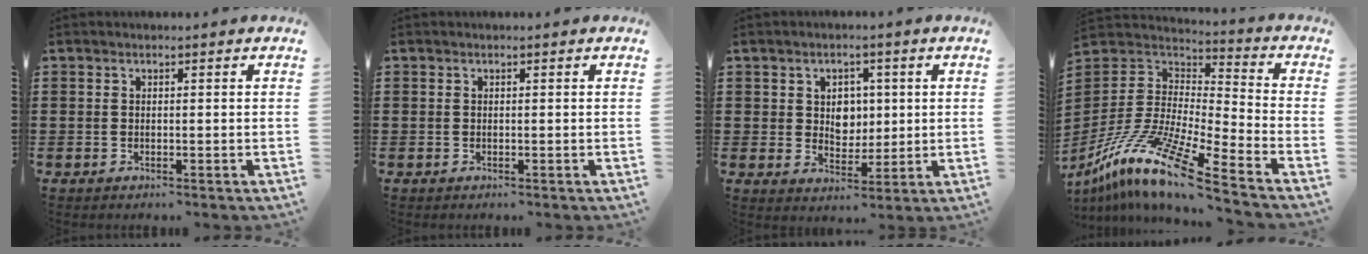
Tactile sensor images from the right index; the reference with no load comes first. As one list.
[{"total": 0.0}, {"total": 4.2, "force": [1.2, 3.7, 1.6], "torque": [-0.031, 0.007, 0.017]}, {"total": 14.1, "force": [-10.3, 1.4, 9.4], "torque": [-0.204, 0.005, -0.204]}]